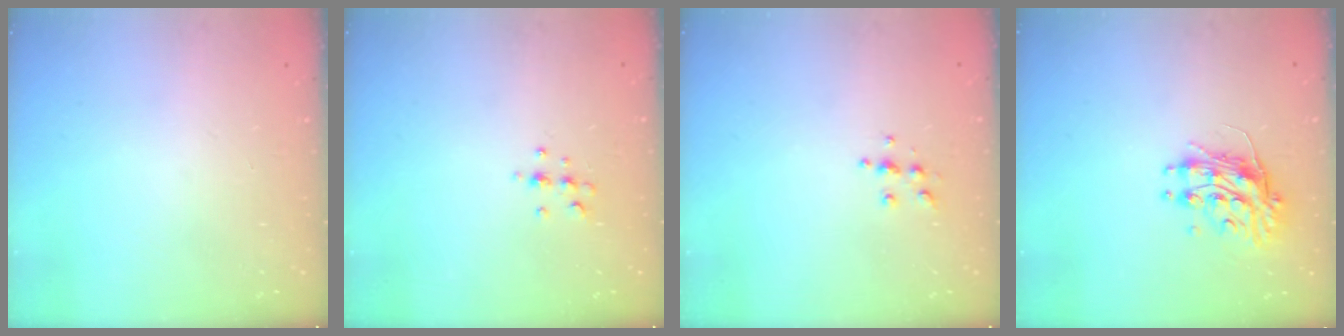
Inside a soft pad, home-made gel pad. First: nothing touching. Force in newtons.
{"total": 6.1, "press": 6.0, "slide": 0.7}
{"total": 5.5, "press": 5.5, "slide": 0.6}
{"total": 10.3, "press": 10.3, "slide": 0.3}